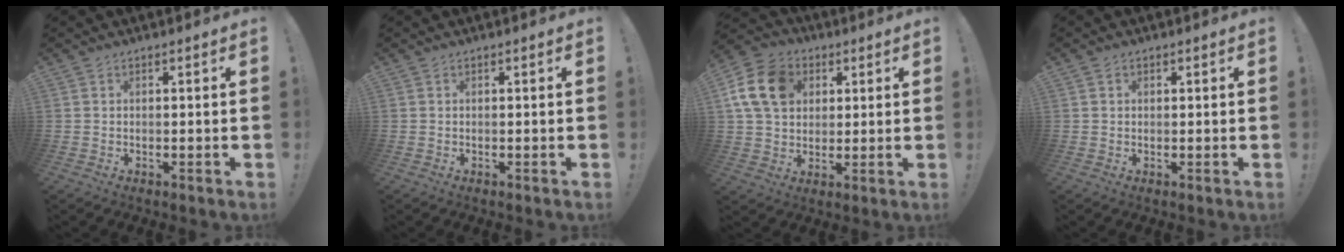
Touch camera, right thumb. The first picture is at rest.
{"total": 0.0}
{"total": 15.4, "force": [5.0, 12.1, 8.2], "torque": [-0.137, -0.004, 0.103]}
{"total": 0.7, "force": [0.4, 0.6, 0.2], "torque": [0.004, -0.001, 0.006]}